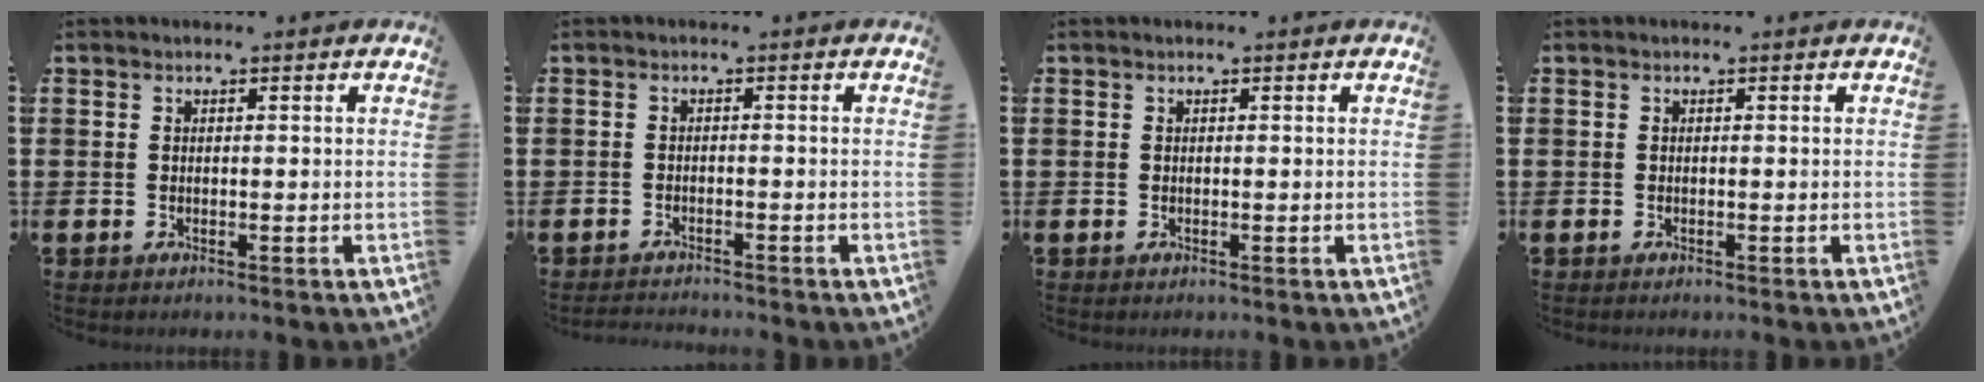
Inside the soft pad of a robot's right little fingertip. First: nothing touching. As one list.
[{"total": 1.2, "force": [-1.2, 0.0, -0.1], "torque": [-0.002, 0.001, -0.025]}, {"total": 0.0}, {"total": 0.0}]